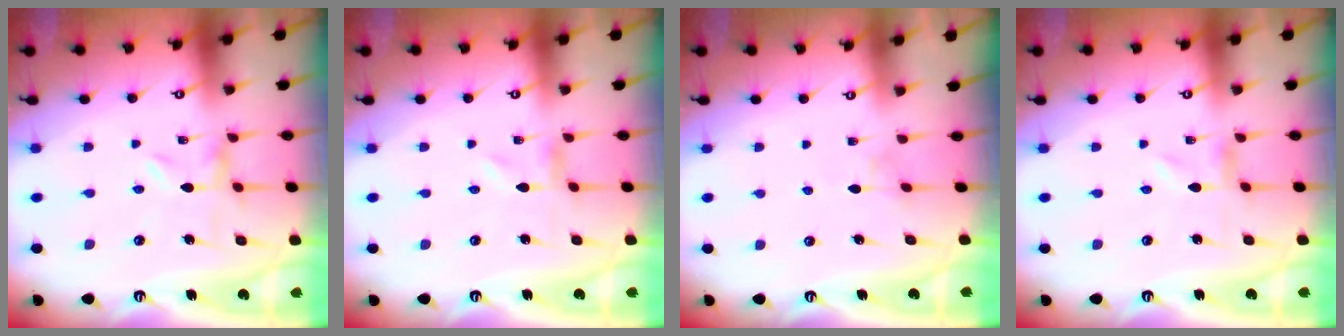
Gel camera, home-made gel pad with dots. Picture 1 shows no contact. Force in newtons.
{"total": 0.0}
{"total": 2.3, "press": 2.3, "slide": 0.3}
{"total": 0.0}